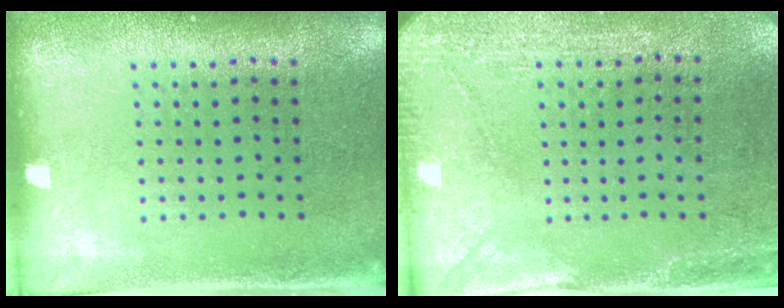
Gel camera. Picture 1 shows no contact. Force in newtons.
{"total": 2.9, "press": 2.6, "slide": 1.3}